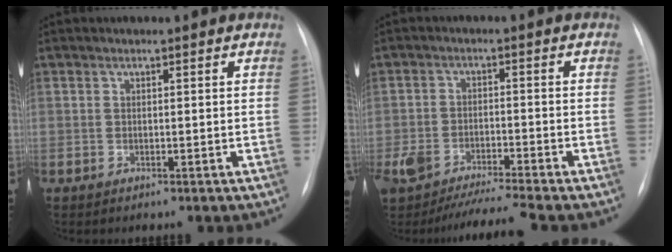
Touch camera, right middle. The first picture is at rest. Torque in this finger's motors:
{"motor_torque": [0.69, -0.67, 0.13, 0.05]}